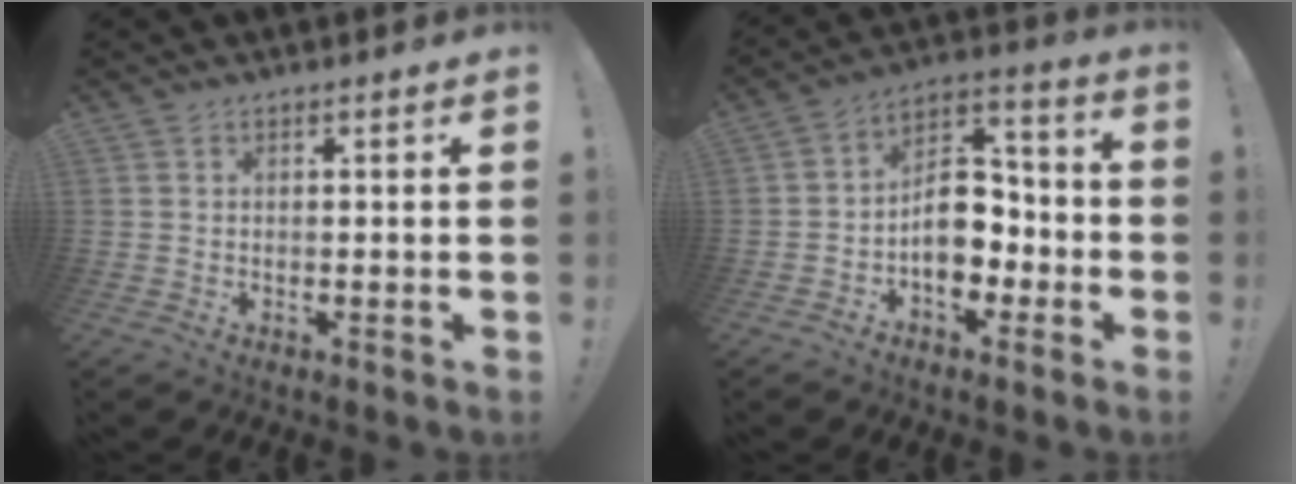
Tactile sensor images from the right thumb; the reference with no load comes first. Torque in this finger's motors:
{"motor_torque": [2.32, 1.40, 1.03, -1.01, 0.15]}